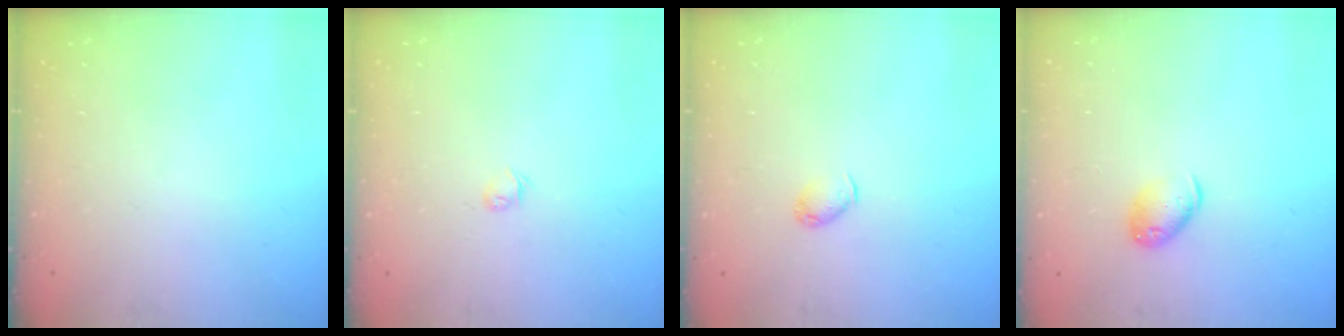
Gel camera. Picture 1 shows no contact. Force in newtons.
{"total": 2.6, "press": 2.5, "slide": 0.6}
{"total": 3.8, "press": 3.7, "slide": 0.7}
{"total": 8.4, "press": 8.3, "slide": 1.1}